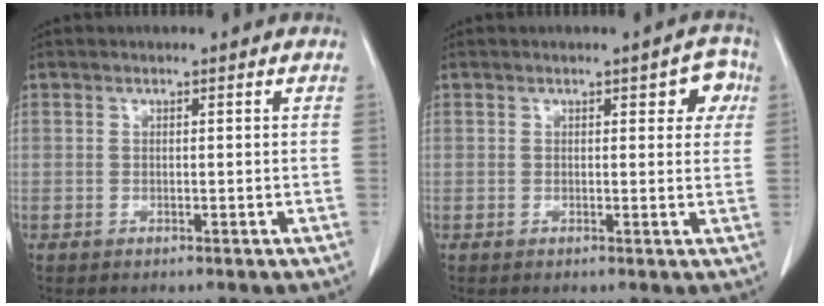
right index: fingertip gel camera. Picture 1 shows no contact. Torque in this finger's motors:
{"motor_torque": [0.03, 0.09, 0.05, 0.00]}